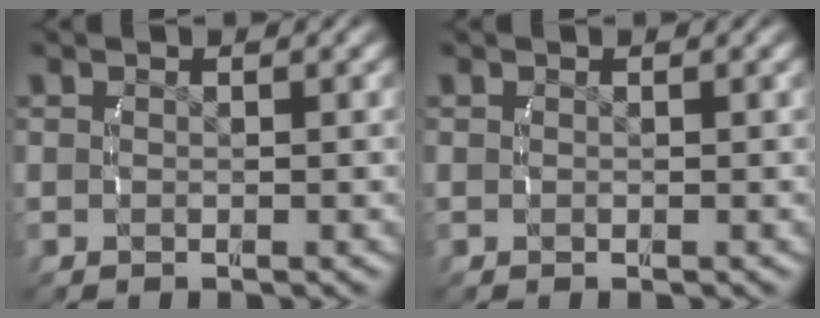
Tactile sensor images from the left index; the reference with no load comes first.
{"total": 0.0}